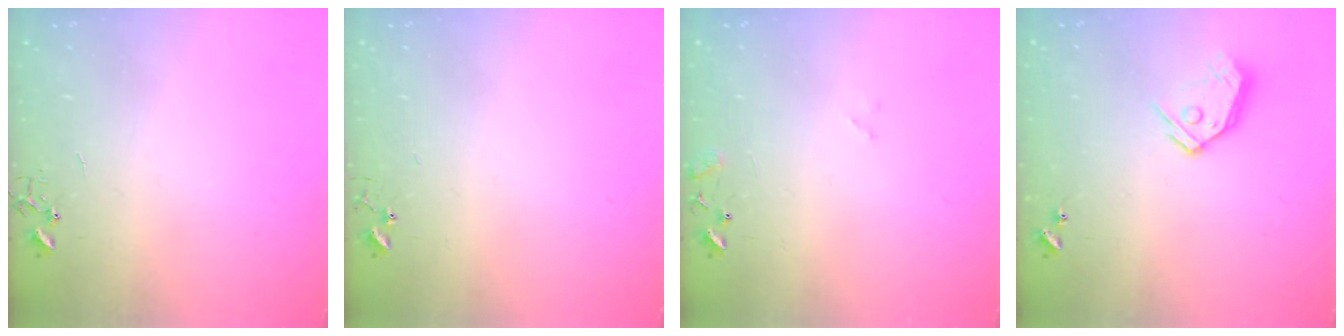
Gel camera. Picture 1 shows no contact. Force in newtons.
{"total": 3.5, "press": 3.4, "slide": 0.4}
{"total": 9.5, "press": 9.5, "slide": 0.9}
{"total": 9.9, "press": 9.9, "slide": 0.8}